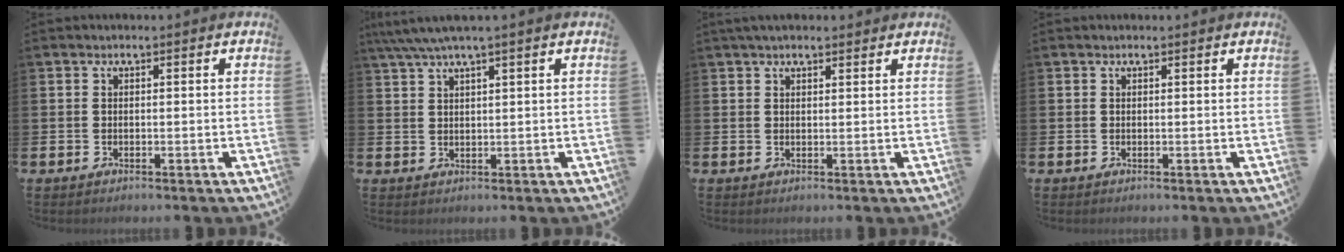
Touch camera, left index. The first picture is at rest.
{"total": 3.6, "force": [2.8, -0.1, 2.2], "torque": [-0.050, -0.001, 0.051]}
{"total": 2.4, "force": [2.1, 0.7, 0.9], "torque": [-0.016, 0.000, 0.037]}
{"total": 0.0}